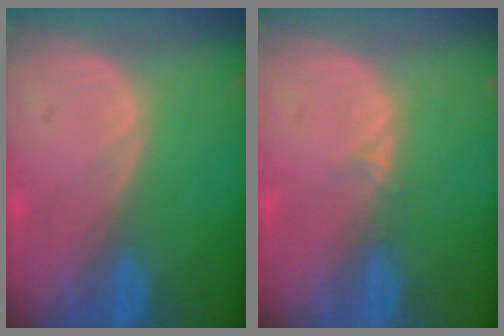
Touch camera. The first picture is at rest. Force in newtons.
{"total": 0.9, "press": 0.6, "slide": 0.7}